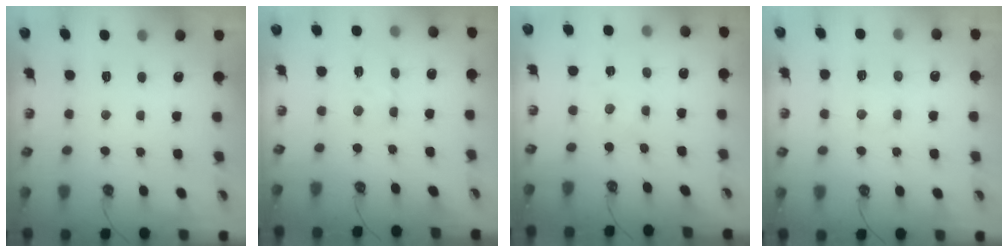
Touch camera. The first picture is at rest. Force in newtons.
{"total": 2.8, "press": 2.7, "slide": 0.6}
{"total": 0.0}
{"total": 6.5, "press": 6.4, "slide": 0.9}